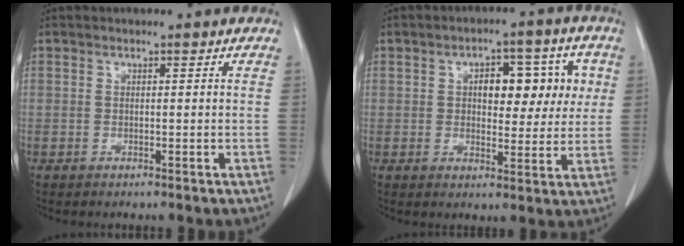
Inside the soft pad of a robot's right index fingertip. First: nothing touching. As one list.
[{"total": 9.2, "force": [2.2, 4.7, 7.6], "torque": [-0.093, 0.028, 0.033]}]